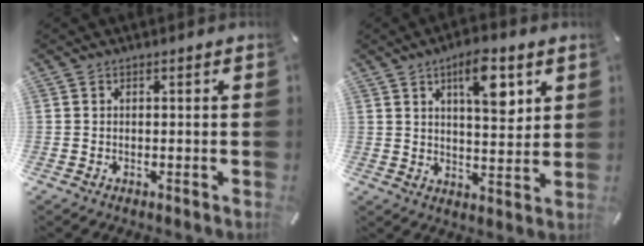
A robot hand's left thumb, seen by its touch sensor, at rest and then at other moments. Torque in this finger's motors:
{"motor_torque": [0.81, 0.94, 1.00, -0.89, 0.32]}